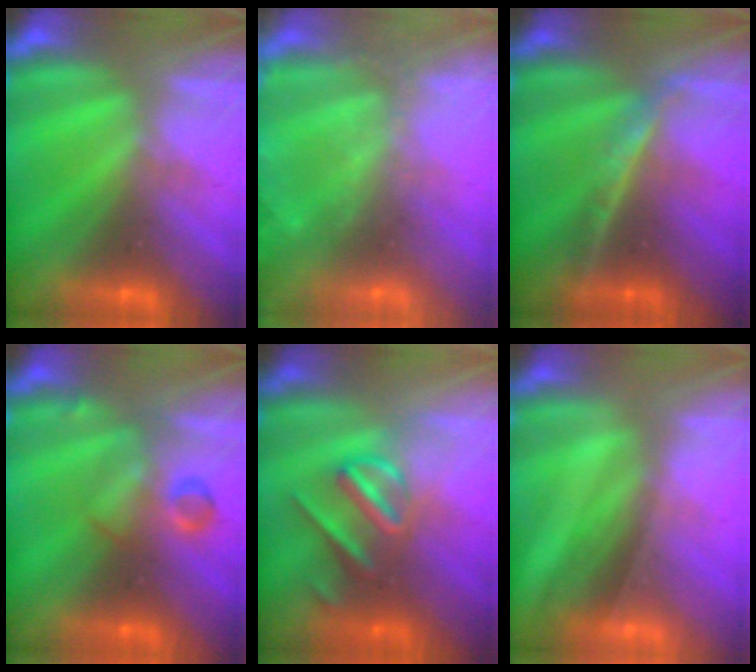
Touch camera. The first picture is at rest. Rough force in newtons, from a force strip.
{"total": 5.8}
{"total": 2.4}
{"total": 2.8}
{"total": 3.0}
{"total": 1.9}